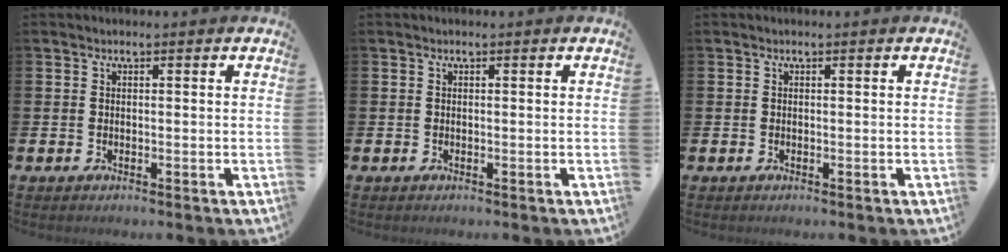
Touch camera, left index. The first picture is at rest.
{"total": 0.0}
{"total": 0.0}